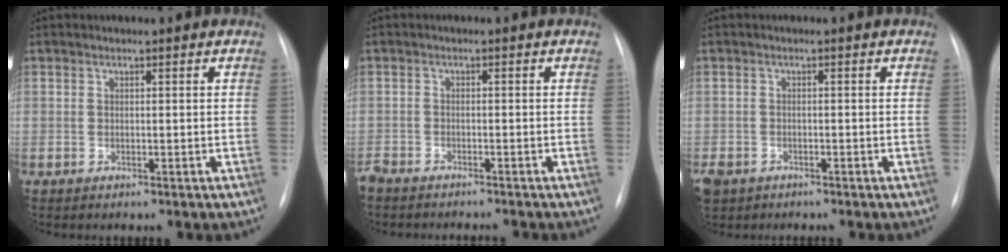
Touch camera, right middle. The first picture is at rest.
{"total": 7.3, "force": [-6.7, 1.6, 2.4], "torque": [-0.036, -0.005, -0.102]}
{"total": 6.1, "force": [-3.5, 4.6, 2.0], "torque": [-0.056, -0.002, -0.053]}